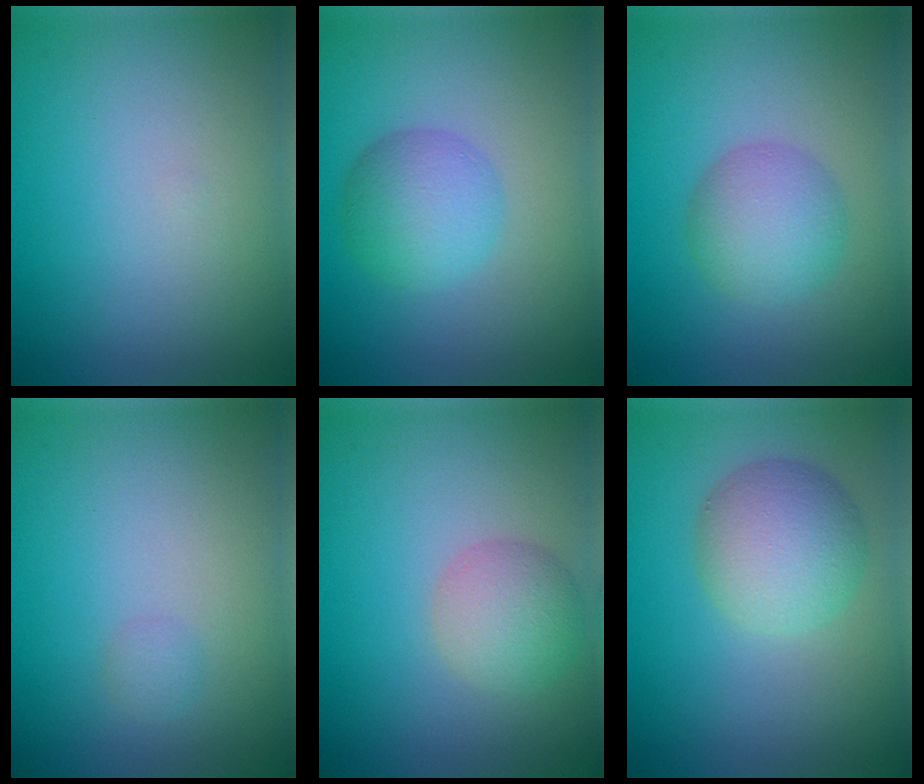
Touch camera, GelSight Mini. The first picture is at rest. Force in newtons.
{"total": 3.9, "press": 3.9, "slide": 0.0}
{"total": 4.0, "press": 4.0, "slide": 0.1}
{"total": 0.8, "press": 0.8, "slide": 0.1}
{"total": 3.4, "press": 3.4, "slide": 0.2}
{"total": 5.2, "press": 5.2, "slide": 0.1}